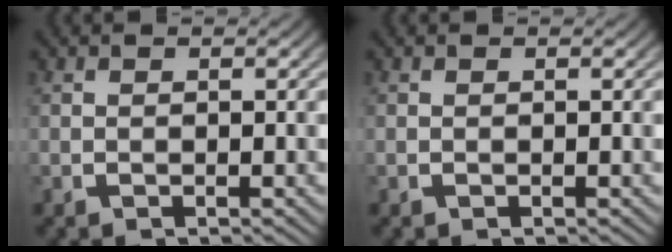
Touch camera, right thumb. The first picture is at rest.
{"total": 0.0}